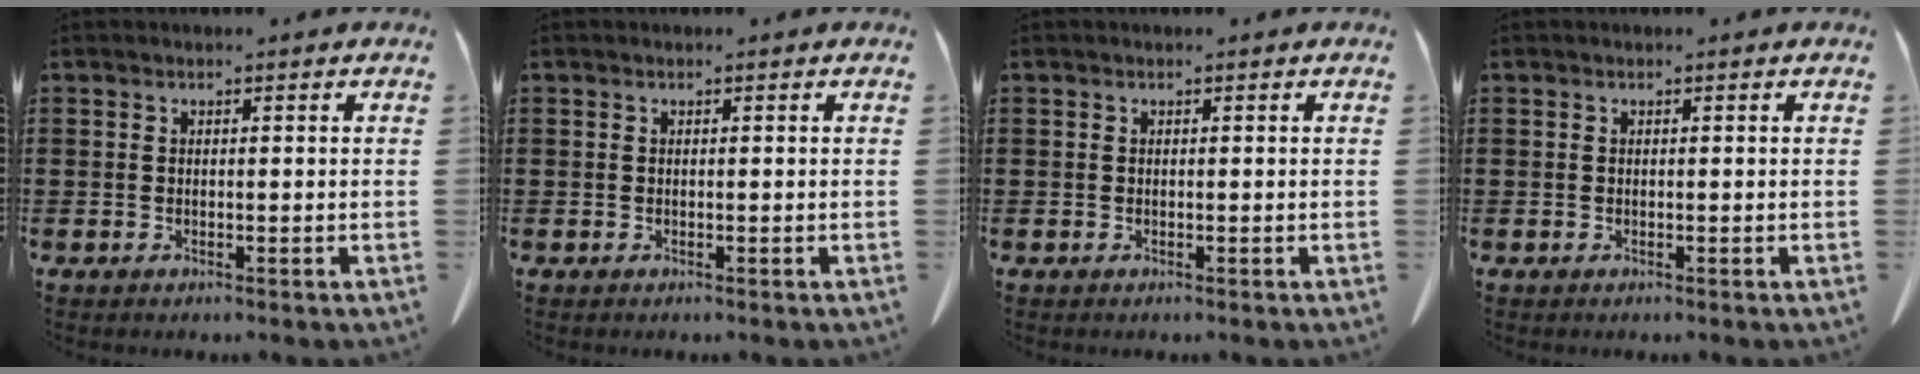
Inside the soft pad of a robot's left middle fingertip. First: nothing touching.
{"total": 0.0}
{"total": 0.0}
{"total": 0.0}